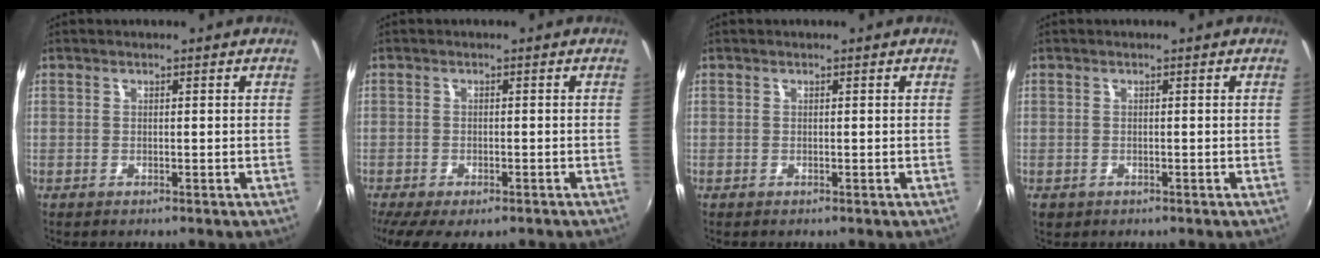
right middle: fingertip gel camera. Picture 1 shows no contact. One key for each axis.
{"total": 8.3, "fx": -5.7, "fy": 3.3, "fz": 5.1, "tx": -0.118, "ty": -0.036, "tz": -0.094}
{"total": 0.0}
{"total": 1.4, "fx": -0.6, "fy": 1.1, "fz": 0.5, "tx": -0.011, "ty": -0.005, "tz": -0.010}